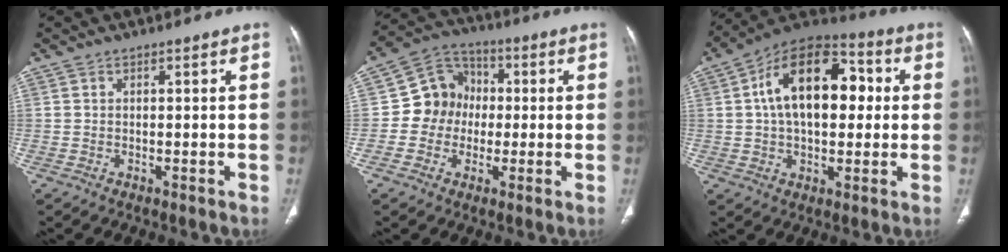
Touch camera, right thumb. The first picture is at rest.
{"total": 9.7, "force": [-0.7, 9.0, 3.7], "torque": [-0.026, 0.027, -0.025]}
{"total": 18.8, "force": [3.0, 11.2, 14.9], "torque": [-0.209, 0.028, 0.039]}